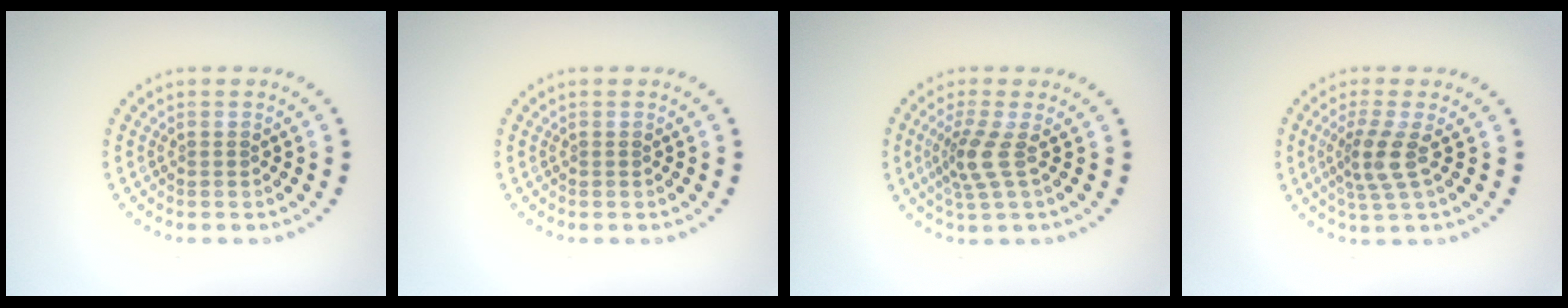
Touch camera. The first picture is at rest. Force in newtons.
{"total": 0.0}
{"total": 2.7, "press": 1.9, "slide": 2.0}
{"total": 2.8, "press": 2.2, "slide": 1.8}